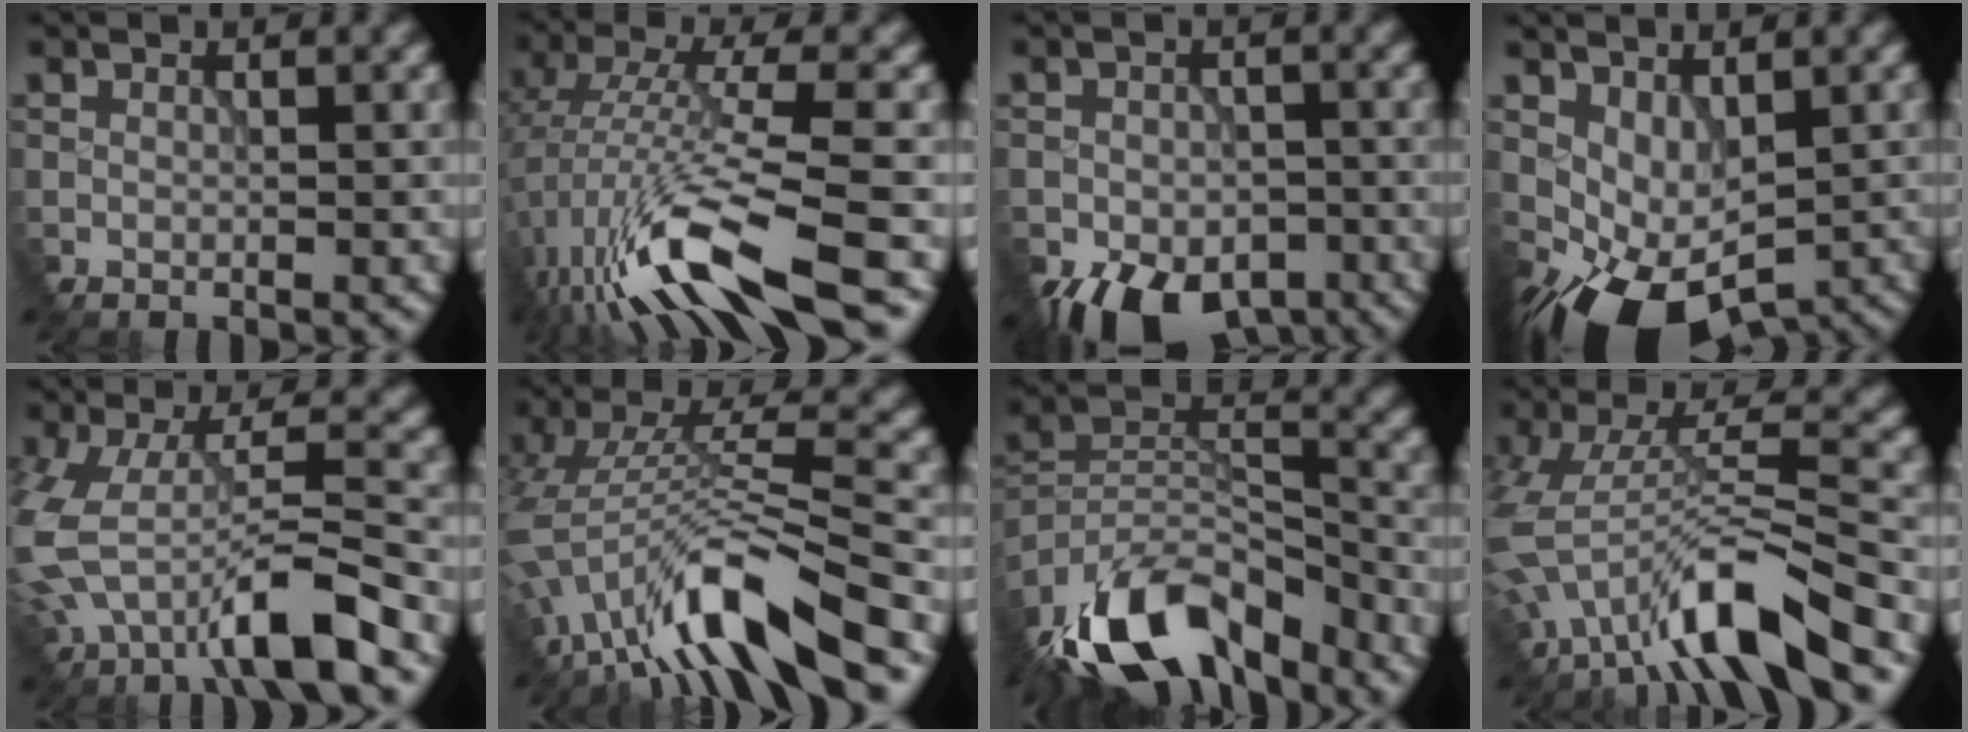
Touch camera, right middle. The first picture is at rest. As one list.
[{"total": 10.2, "force": [-4.6, 2.1, 8.9], "torque": [-0.168, 0.004, -0.085]}, {"total": 10.0, "force": [-6.2, 5.8, 5.4], "torque": [-0.083, -0.050, -0.085]}, {"total": 7.5, "force": [-2.8, 4.1, 5.6], "torque": [-0.099, -0.027, -0.032]}, {"total": 8.2, "force": [-3.9, 2.1, 6.9], "torque": [-0.127, 0.005, -0.075]}, {"total": 10.9, "force": [-7.0, 2.0, 8.2], "torque": [-0.145, 0.014, -0.128]}, {"total": 14.1, "force": [-10.7, 5.8, 7.1], "torque": [-0.152, 0.013, -0.186]}, {"total": 9.1, "force": [-5.7, 1.6, 7.0], "torque": [-0.124, 0.008, -0.108]}]